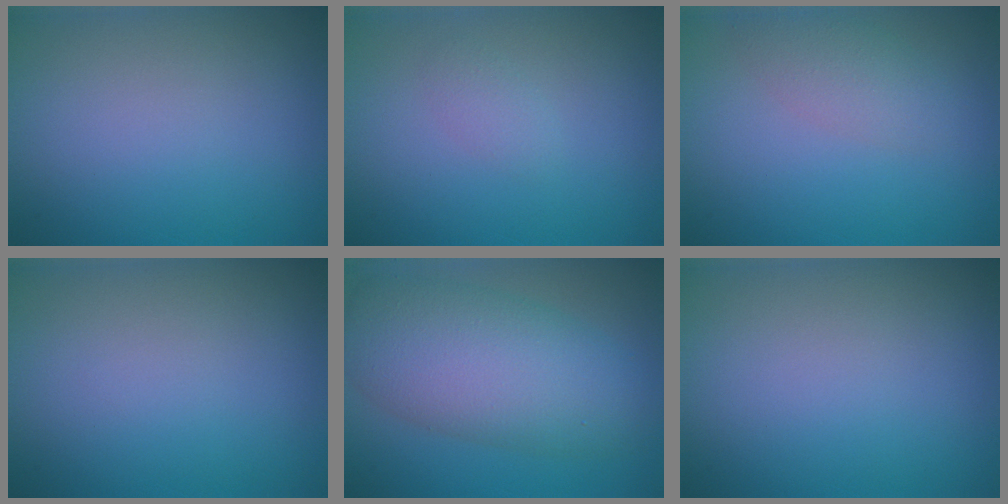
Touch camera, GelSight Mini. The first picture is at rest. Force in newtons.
{"total": 1.0, "press": 1.0, "slide": 0.1}
{"total": 2.3, "press": 2.3, "slide": 0.1}
{"total": 0.0}
{"total": 8.9, "press": 8.9, "slide": 0.1}
{"total": 0.0}